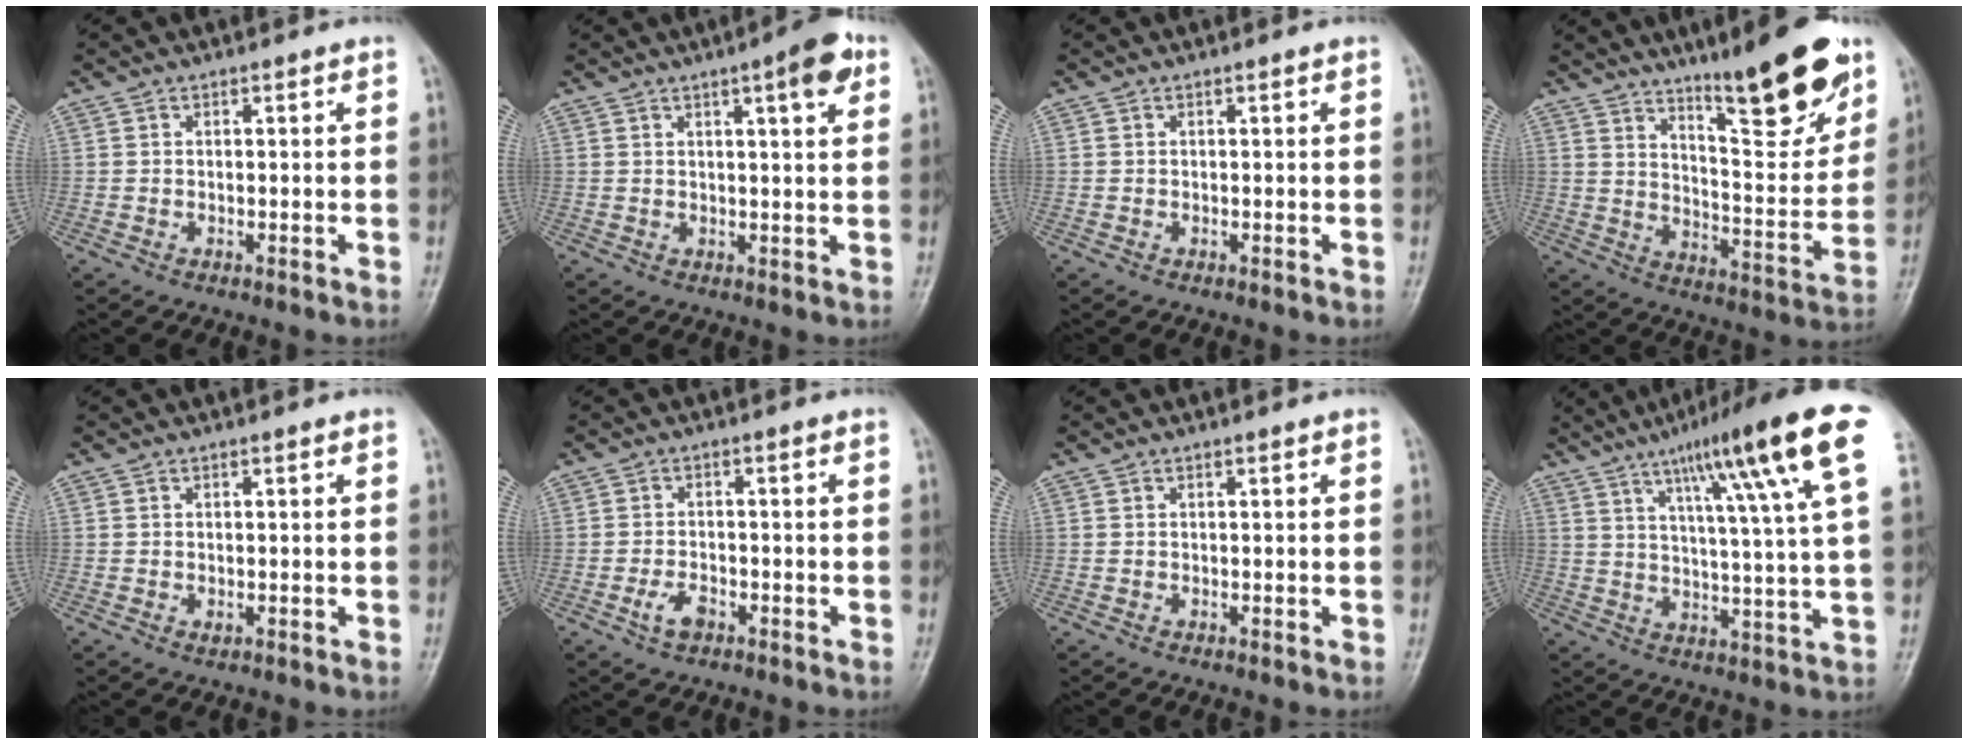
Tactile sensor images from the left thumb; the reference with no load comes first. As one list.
[{"total": 6.3, "force": [3.1, 1.4, 5.4], "torque": [-0.066, -0.007, 0.038]}, {"total": 0.0}, {"total": 17.9, "force": [11.7, 4.3, 12.9], "torque": [-0.150, -0.072, 0.187]}, {"total": 1.0, "force": [0.1, 0.5, 0.9], "torque": [-0.011, 0.001, 0.004]}, {"total": 3.2, "force": [-1.7, 1.8, 2.1], "torque": [-0.043, 0.011, -0.029]}, {"total": 0.0}, {"total": 19.7, "force": [9.8, 1.7, 17.0], "torque": [-0.248, -0.014, 0.142]}]